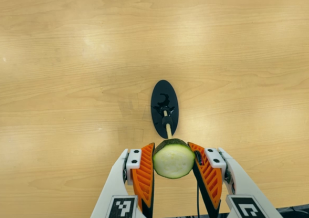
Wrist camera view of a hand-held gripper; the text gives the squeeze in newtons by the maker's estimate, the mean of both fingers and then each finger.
{"total": 9.6, "left": 8.5, "right": 10.6}